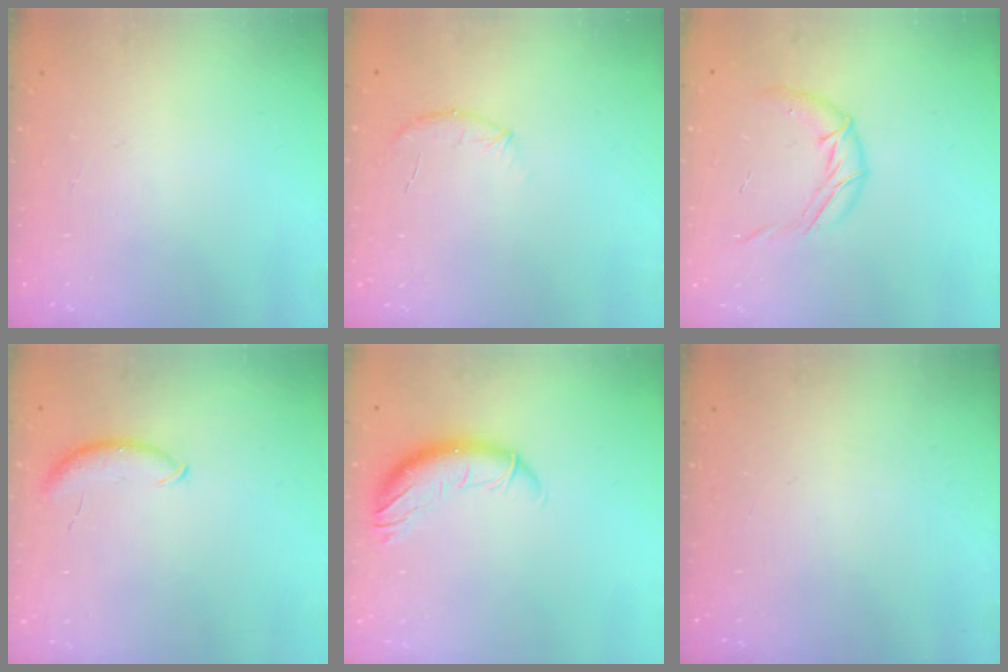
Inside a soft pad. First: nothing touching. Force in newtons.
{"total": 8.3, "press": 8.1, "slide": 1.7}
{"total": 9.5, "press": 9.4, "slide": 1.1}
{"total": 7.4, "press": 7.4, "slide": 1.1}
{"total": 10.5, "press": 10.4, "slide": 1.7}
{"total": 0.0}